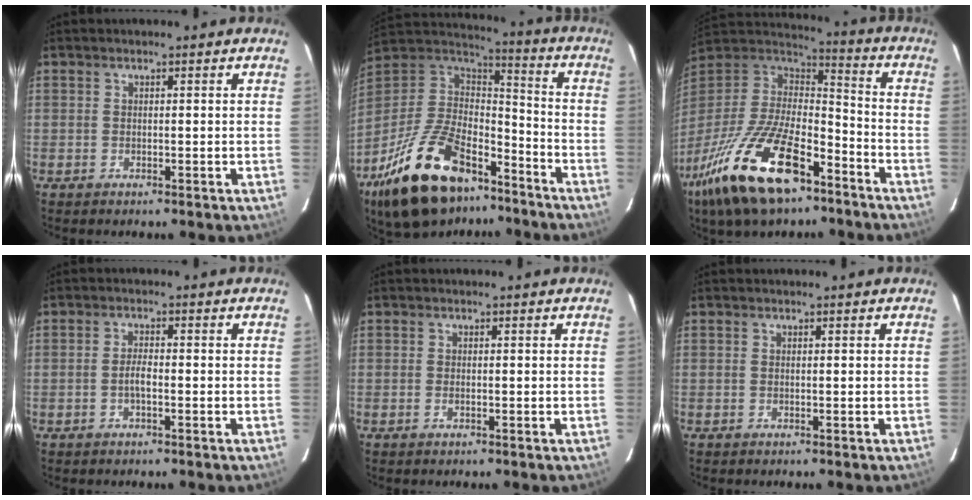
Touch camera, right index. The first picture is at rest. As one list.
[{"total": 28.1, "force": [-18.1, 13.6, 16.7], "torque": [-0.343, -0.005, -0.290]}, {"total": 26.1, "force": [-15.7, 10.9, 17.8], "torque": [-0.364, -0.034, -0.272]}, {"total": 2.0, "force": [-0.8, 0.5, 1.8], "torque": [-0.036, 0.001, -0.015]}, {"total": 0.8, "force": [-0.3, 0.4, 0.6], "torque": [-0.013, 0.000, -0.006]}, {"total": 0.0}]